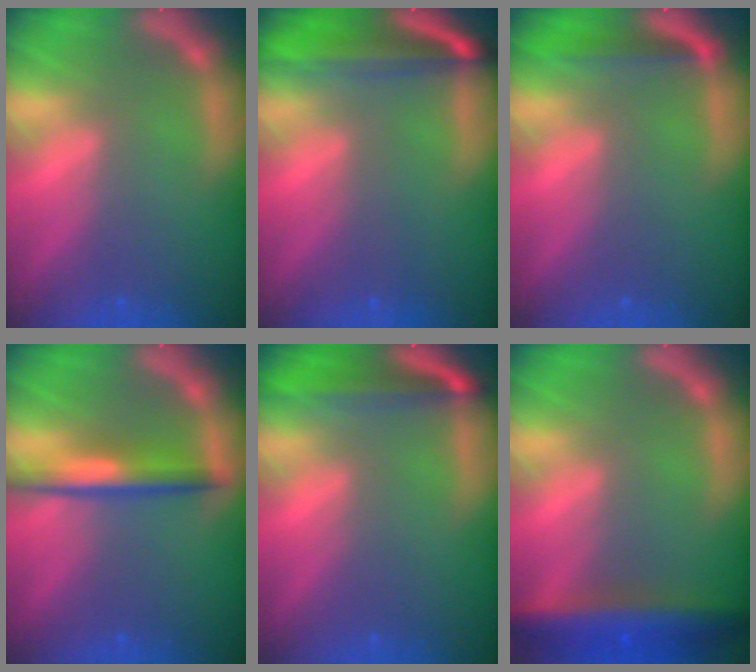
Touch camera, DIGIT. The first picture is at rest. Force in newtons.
{"total": 7.1}
{"total": 2.5}
{"total": 4.0}
{"total": 5.0}
{"total": 7.0}